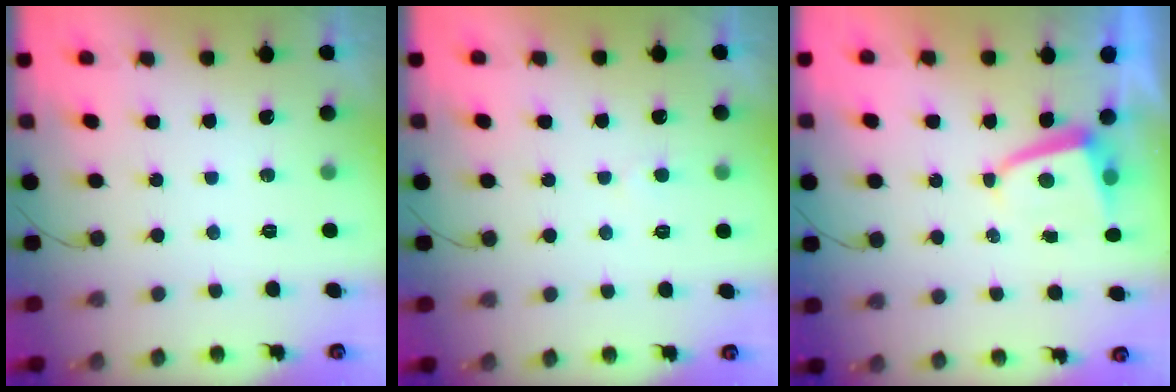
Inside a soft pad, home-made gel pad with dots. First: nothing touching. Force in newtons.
{"total": 2.6, "press": 2.6, "slide": 0.4}
{"total": 2.7, "press": 2.6, "slide": 0.4}